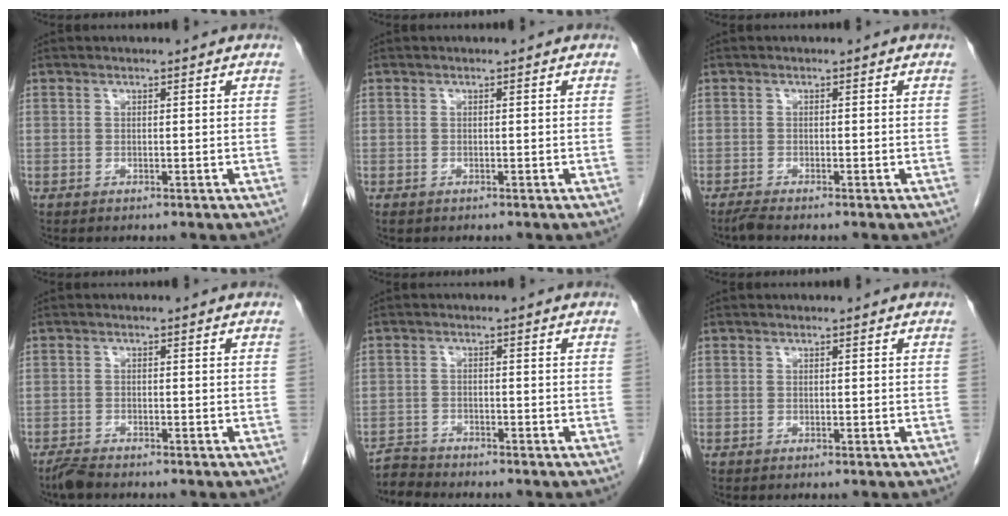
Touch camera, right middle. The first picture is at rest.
{"total": 0.9, "force": [-0.5, 0.7, 0.3], "torque": [-0.008, 0.002, -0.001]}
{"total": 1.2, "force": [-1.1, -0.1, 0.6], "torque": [-0.020, -0.005, -0.024]}
{"total": 2.5, "force": [-2.2, 0.5, 1.1], "torque": [-0.026, -0.006, -0.041]}
{"total": 1.4, "force": [-1.0, 0.0, -0.9], "torque": [0.023, -0.016, -0.021]}
{"total": 0.0}